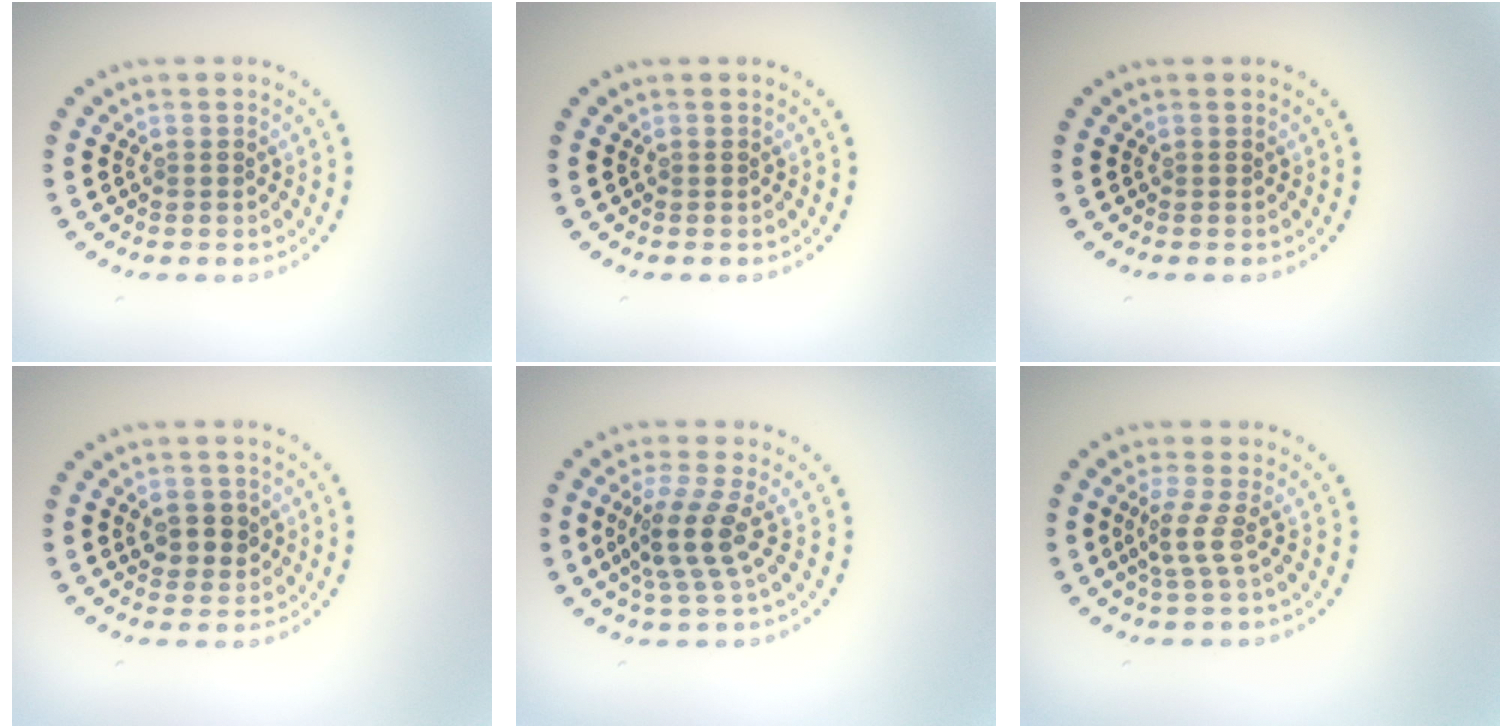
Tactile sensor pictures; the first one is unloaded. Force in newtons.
{"total": 0.0}
{"total": 0.0}
{"total": 2.4, "press": 2.3, "slide": 0.6}
{"total": 3.8, "press": 2.8, "slide": 2.6}
{"total": 2.1, "press": 1.4, "slide": 1.5}